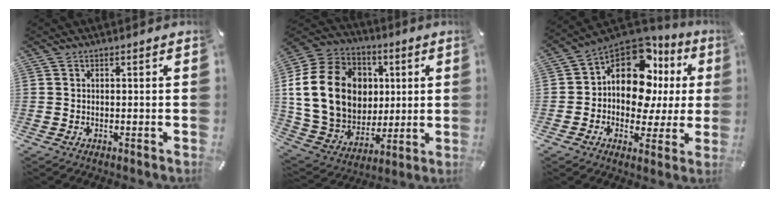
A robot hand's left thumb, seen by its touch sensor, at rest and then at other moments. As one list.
[{"total": 22.7, "force": [3.9, 18.5, 12.6], "torque": [-0.252, 0.003, 0.081]}, {"total": 15.2, "force": [4.7, 10.3, 10.2], "torque": [-0.179, -0.044, 0.077]}]